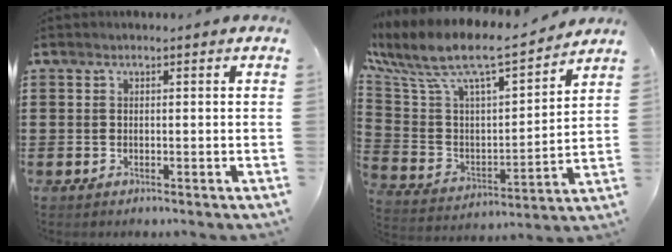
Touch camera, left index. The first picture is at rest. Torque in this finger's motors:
{"motor_torque": [2.14, 0.00, 0.63, 0.21]}